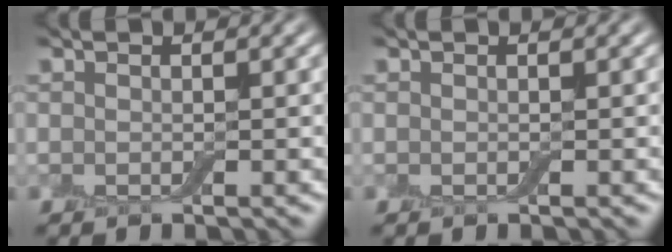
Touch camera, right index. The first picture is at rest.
{"total": 0.0}